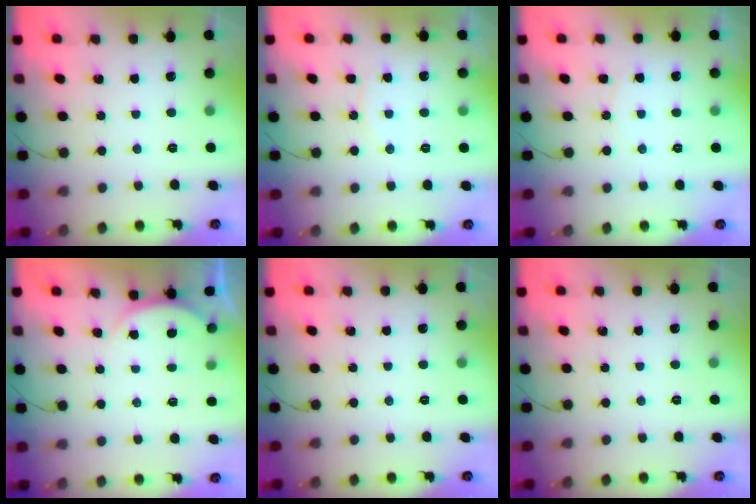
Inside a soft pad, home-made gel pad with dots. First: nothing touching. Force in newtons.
{"total": 4.6, "press": 4.6, "slide": 0.4}
{"total": 4.1, "press": 4.1, "slide": 0.5}
{"total": 2.4, "press": 2.4, "slide": 0.6}
{"total": 0.0}
{"total": 0.0}